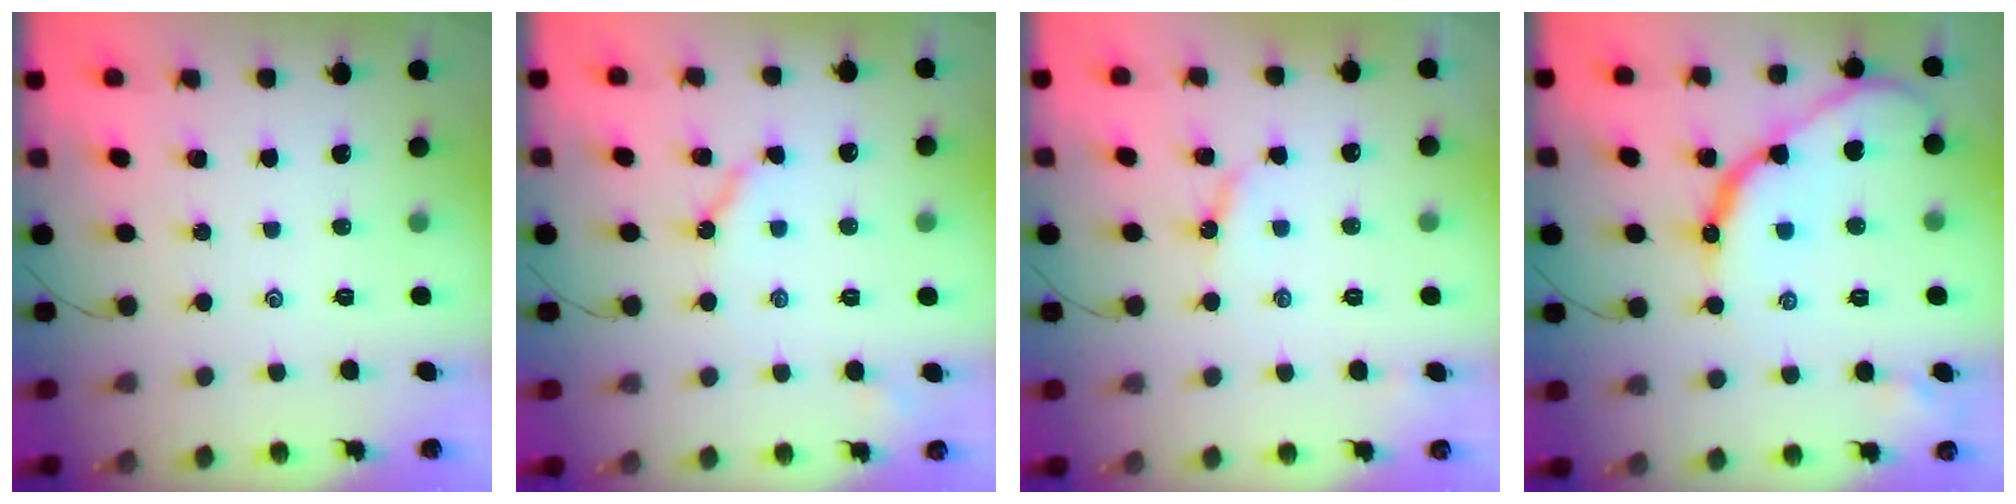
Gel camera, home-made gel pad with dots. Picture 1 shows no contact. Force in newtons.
{"total": 5.5, "press": 5.5, "slide": 0.2}
{"total": 4.0, "press": 4.0, "slide": 0.2}
{"total": 13.5, "press": 13.5, "slide": 0.6}